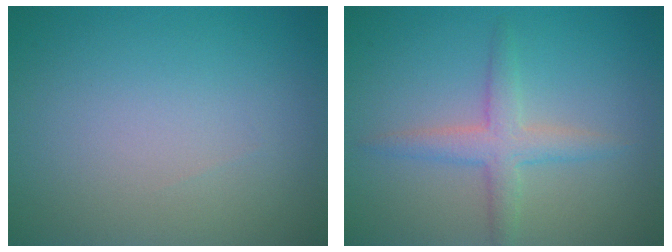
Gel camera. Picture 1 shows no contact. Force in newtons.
{"total": 2.9, "press": 2.9, "slide": 0.1}